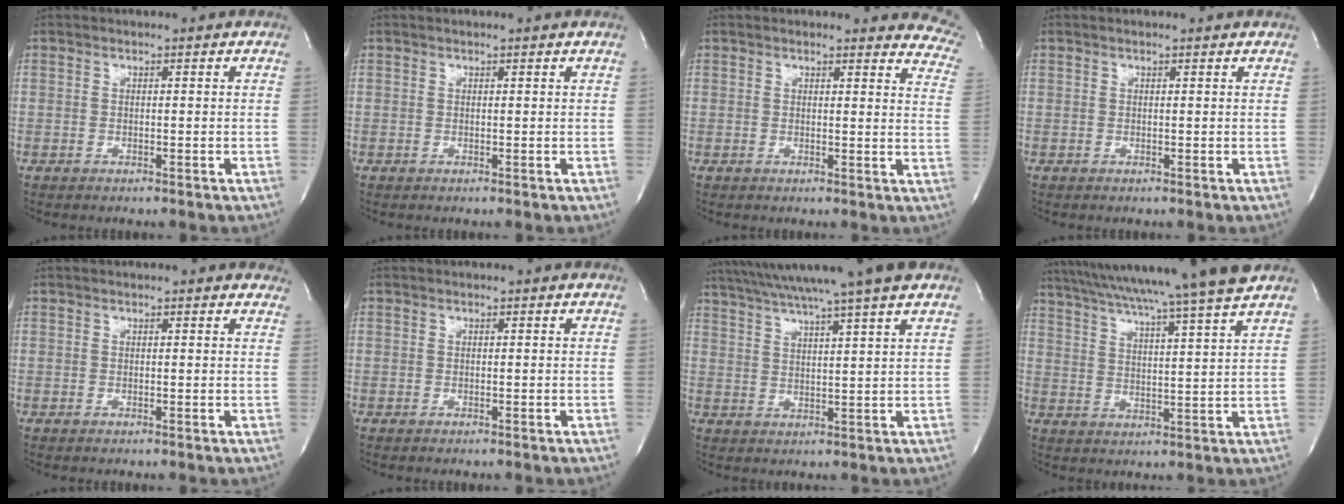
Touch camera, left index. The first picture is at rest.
{"total": 0.9, "force": [0.9, -0.1, 0.3], "torque": [-0.011, 0.005, 0.010]}
{"total": 11.9, "force": [11.1, 2.8, 3.4], "torque": [-0.002, -0.053, 0.080]}
{"total": 1.0, "force": [0.9, 0.1, 0.3], "torque": [-0.013, 0.004, 0.008]}
{"total": 4.0, "force": [3.6, 1.3, 1.3], "torque": [-0.012, 0.006, 0.024]}
{"total": 0.0}
{"total": 15.5, "force": [12.8, -1.4, 8.7], "torque": [-0.154, 0.011, 0.181]}
{"total": 20.1, "force": [17.4, -2.0, 9.8], "torque": [-0.172, -0.021, 0.247]}